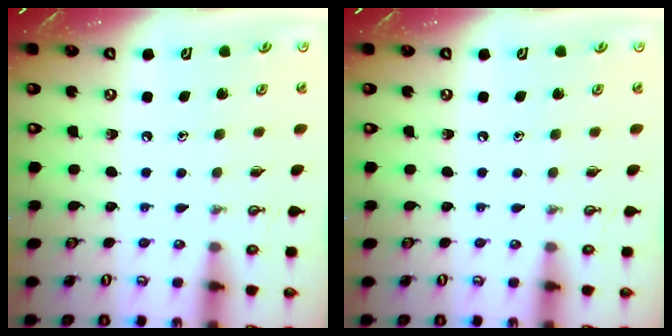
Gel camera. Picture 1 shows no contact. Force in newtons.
{"total": 0.0}